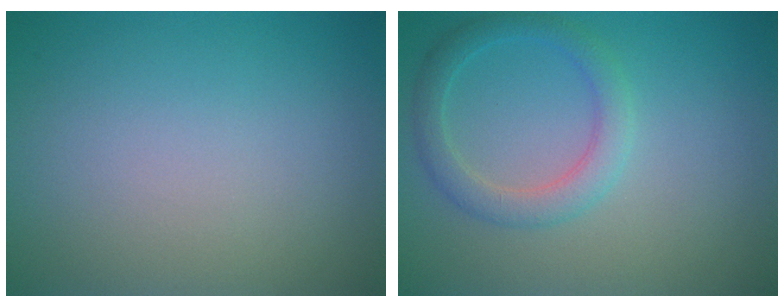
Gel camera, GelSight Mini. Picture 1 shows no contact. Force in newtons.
{"total": 2.8, "press": 2.8, "slide": 0.1}